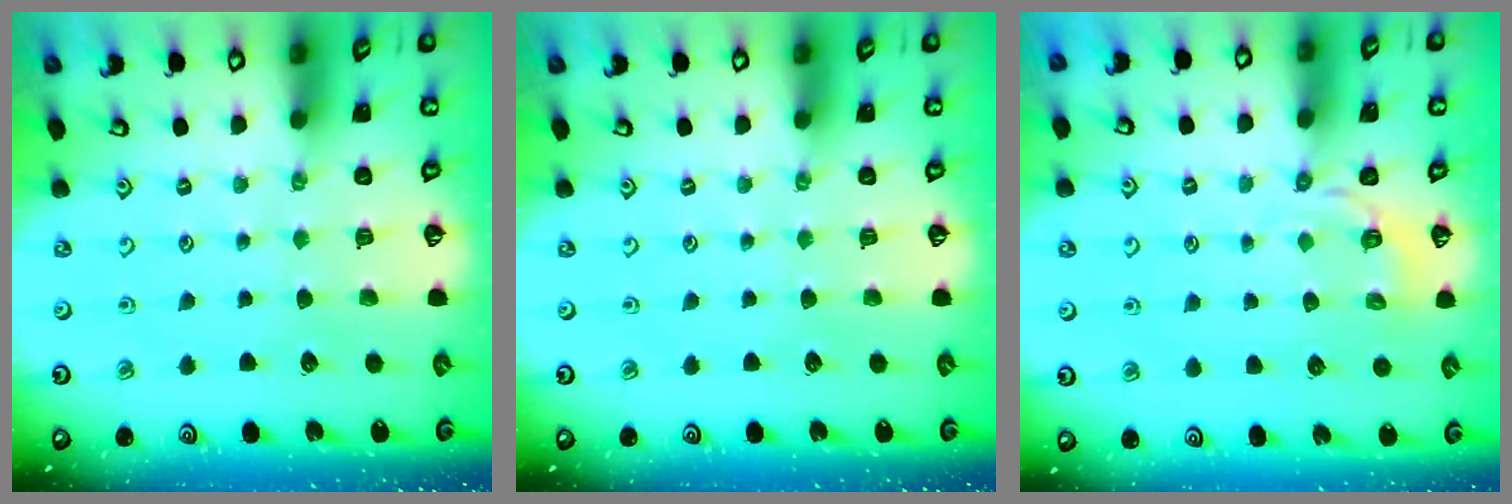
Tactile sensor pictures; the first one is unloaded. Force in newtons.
{"total": 0.0}
{"total": 3.2, "press": 2.7, "slide": 1.8}